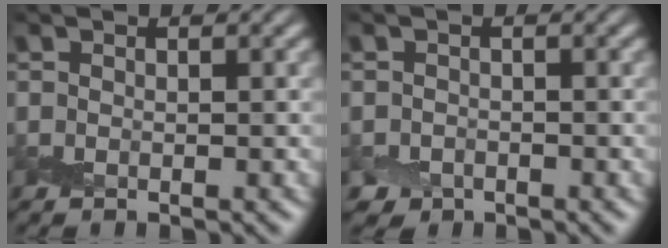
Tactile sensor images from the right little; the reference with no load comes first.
{"total": 1.6, "force": [-1.2, 1.1, 0.1], "torque": [0.005, -0.003, -0.025]}